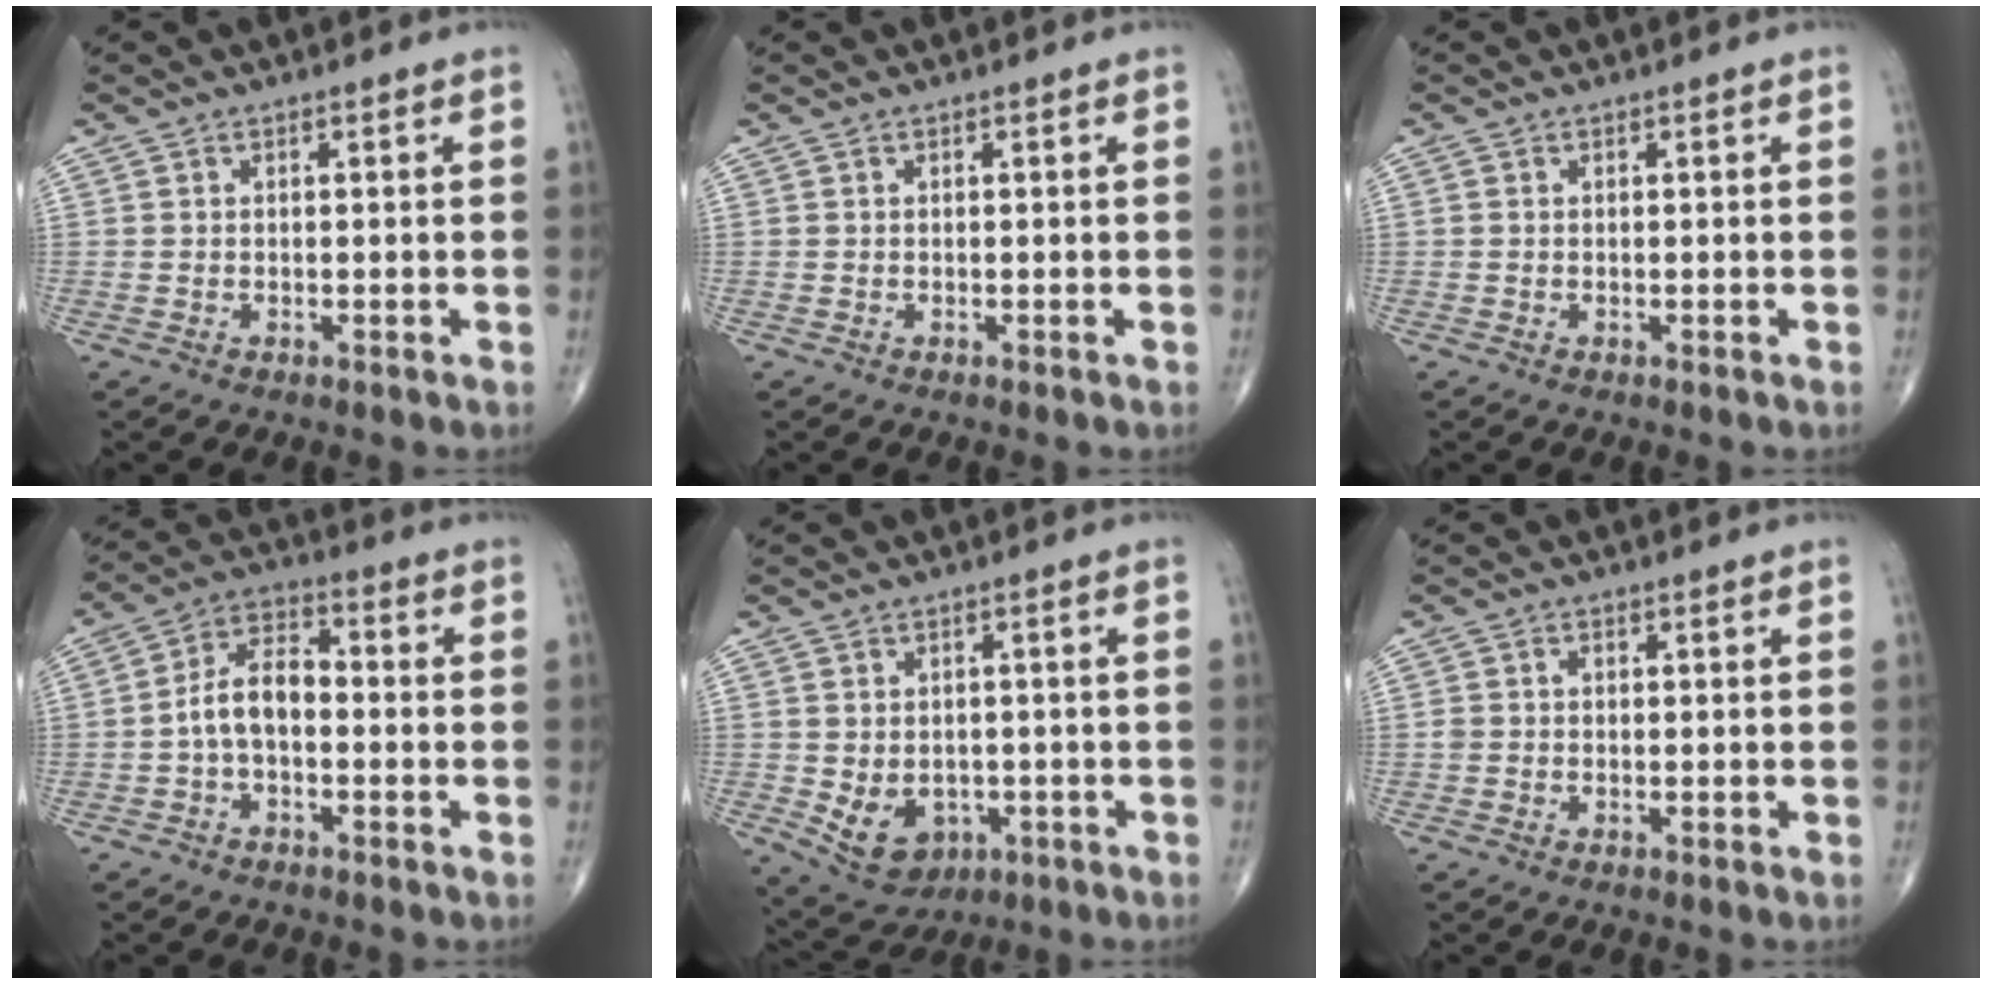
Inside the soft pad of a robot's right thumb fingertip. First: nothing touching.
{"total": 0.0}
{"total": 0.0}
{"total": 8.1, "force": [-1.3, 4.7, 6.5], "torque": [-0.113, 0.034, -0.036]}
{"total": 8.4, "force": [-2.0, 6.5, 4.9], "torque": [-0.065, 0.008, -0.013]}
{"total": 1.2, "force": [0.0, 1.0, 0.6], "torque": [-0.008, 0.006, 0.001]}